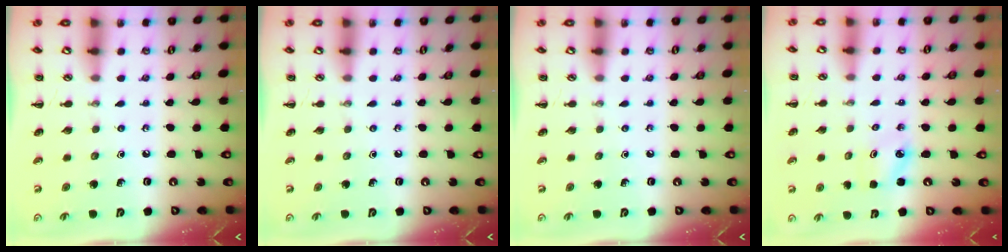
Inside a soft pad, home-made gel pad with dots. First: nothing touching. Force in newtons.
{"total": 0.0}
{"total": 0.0}
{"total": 2.3, "press": 2.3, "slide": 0.4}